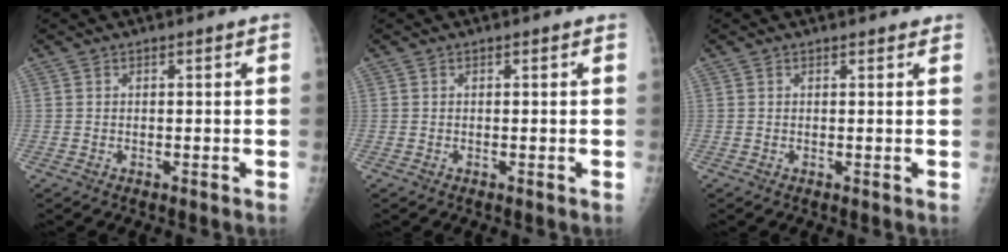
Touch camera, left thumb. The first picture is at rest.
{"total": 0.0}
{"total": 1.0, "force": [0.8, 0.4, 0.3], "torque": [-0.002, -0.002, 0.009]}